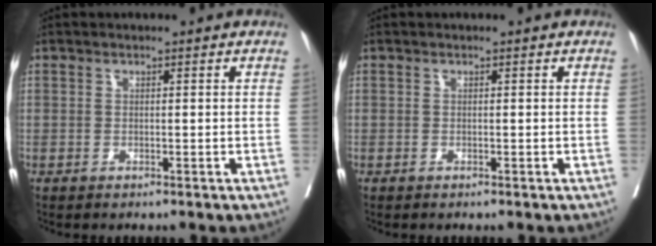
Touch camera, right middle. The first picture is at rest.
{"total": 0.0}